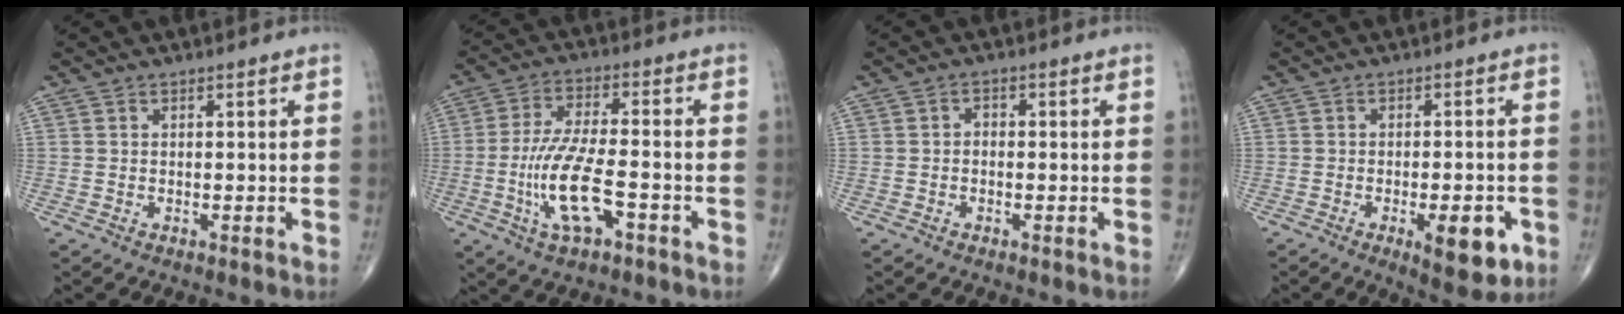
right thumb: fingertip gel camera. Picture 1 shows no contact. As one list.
[{"total": 11.9, "force": [-3.9, 4.0, 10.5], "torque": [-0.216, 0.019, -0.072]}, {"total": 1.3, "force": [-0.3, 1.0, 0.9], "torque": [-0.004, 0.007, -0.009]}, {"total": 8.9, "force": [-3.4, 3.2, 7.5], "torque": [-0.088, 0.004, -0.040]}]